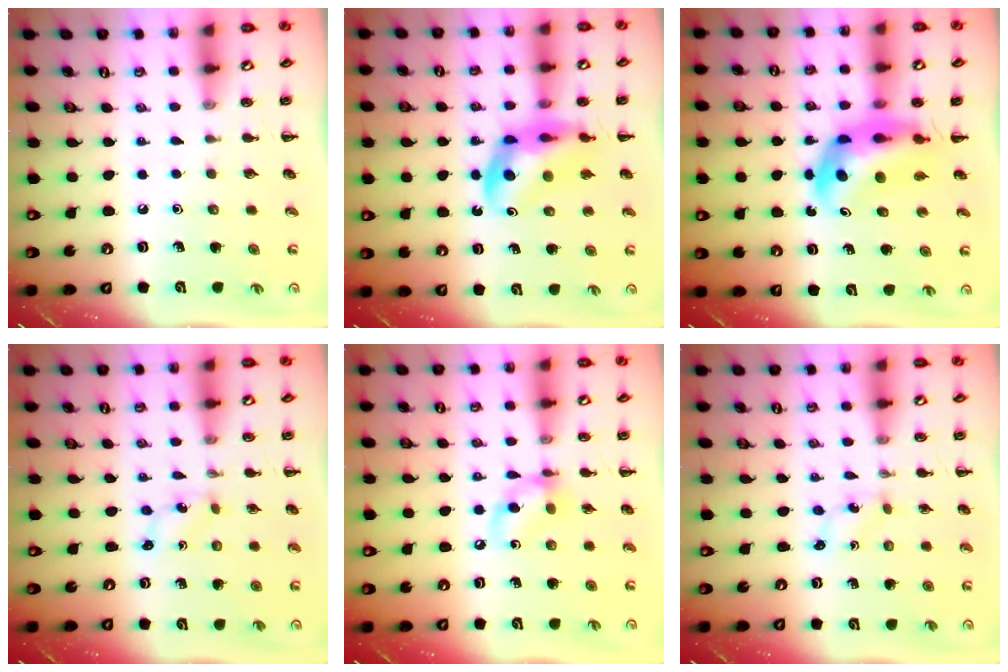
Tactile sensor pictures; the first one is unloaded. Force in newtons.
{"total": 12.3, "press": 11.8, "slide": 3.4}
{"total": 7.2, "press": 6.8, "slide": 2.4}
{"total": 0.6, "press": 0.5, "slide": 0.2}
{"total": 9.0, "press": 8.9, "slide": 1.2}
{"total": 0.0}